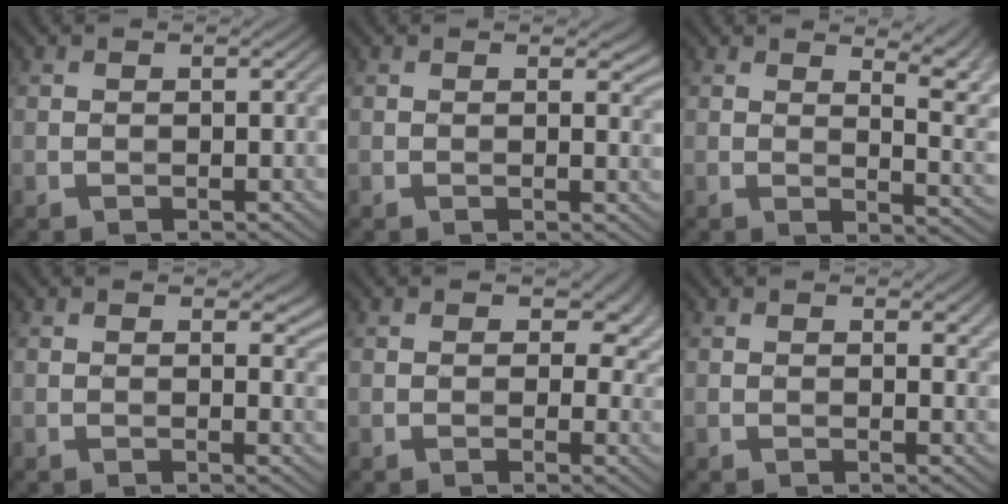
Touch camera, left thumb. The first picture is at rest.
{"total": 2.7, "force": [1.3, 1.4, 1.9], "torque": [-0.024, -0.006, 0.017]}
{"total": 8.2, "force": [4.8, 2.5, 6.2], "torque": [-0.085, 0.004, 0.072]}
{"total": 3.2, "force": [1.6, 1.7, 2.2], "torque": [-0.028, -0.006, 0.021]}
{"total": 5.7, "force": [2.0, 3.6, 4.0], "torque": [-0.058, 0.000, 0.023]}
{"total": 2.6, "force": [1.2, 1.3, 1.9], "torque": [-0.028, -0.003, 0.018]}